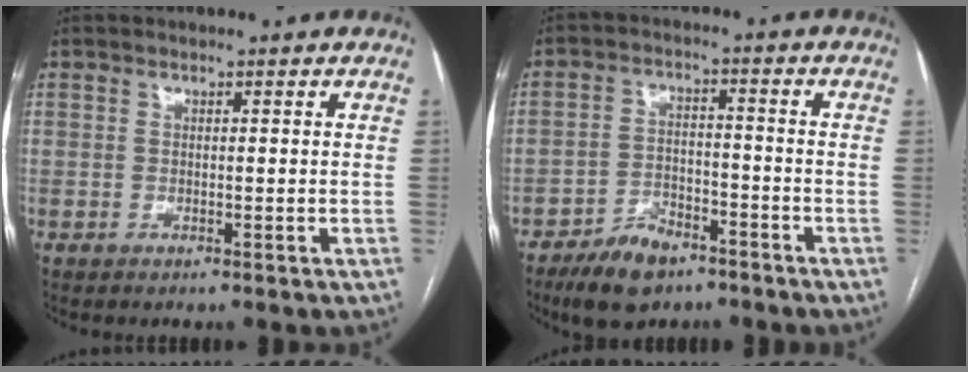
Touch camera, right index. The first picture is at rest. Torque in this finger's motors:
{"motor_torque": [0.60, -0.65, 0.30, 0.05]}